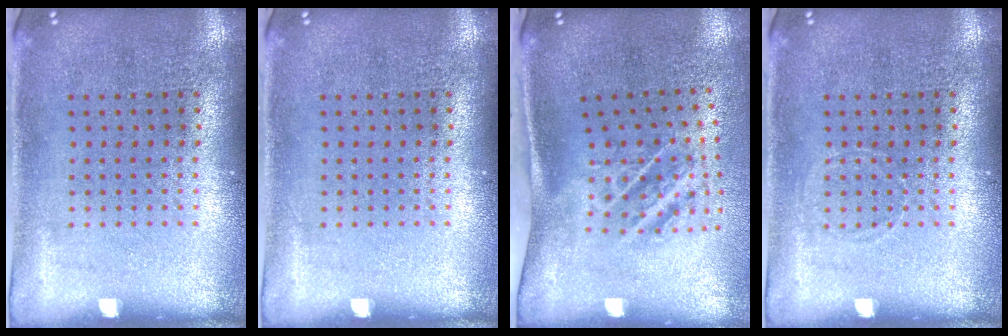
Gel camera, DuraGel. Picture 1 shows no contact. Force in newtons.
{"total": 0.0}
{"total": 1.9, "press": 1.1, "slide": 1.6}
{"total": 0.6, "press": 0.6, "slide": 0.0}